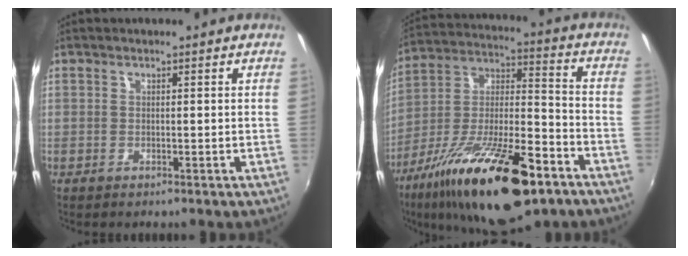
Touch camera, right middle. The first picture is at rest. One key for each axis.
{"total": 26.5, "fx": -15.5, "fy": 8.5, "fz": 19.8, "tx": -0.344, "ty": -0.028, "tz": -0.256}